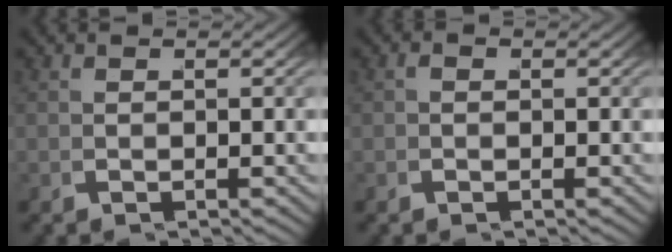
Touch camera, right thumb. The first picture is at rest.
{"total": 0.0}